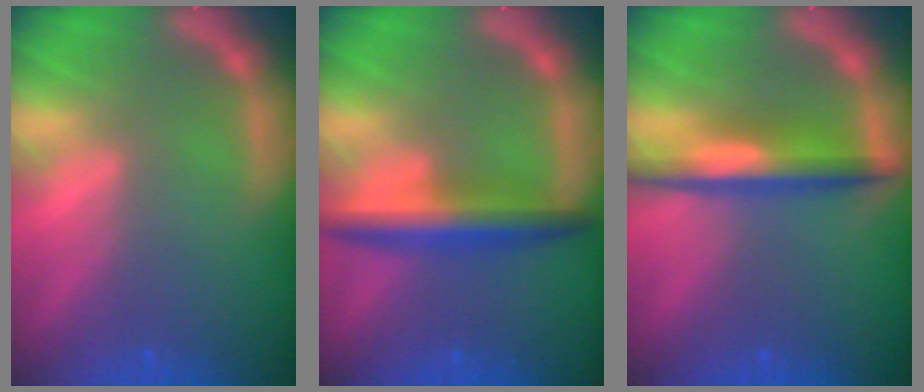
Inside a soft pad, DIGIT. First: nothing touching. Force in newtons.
{"total": 5.0}
{"total": 5.0}